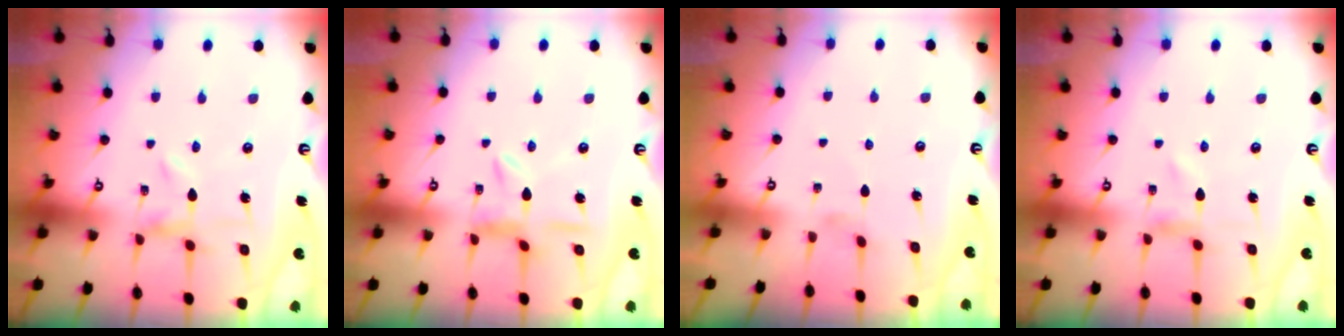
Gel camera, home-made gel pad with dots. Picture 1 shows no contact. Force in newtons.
{"total": 6.0, "press": 6.0, "slide": 0.6}
{"total": 0.7, "press": 0.7, "slide": 0.2}
{"total": 0.0}